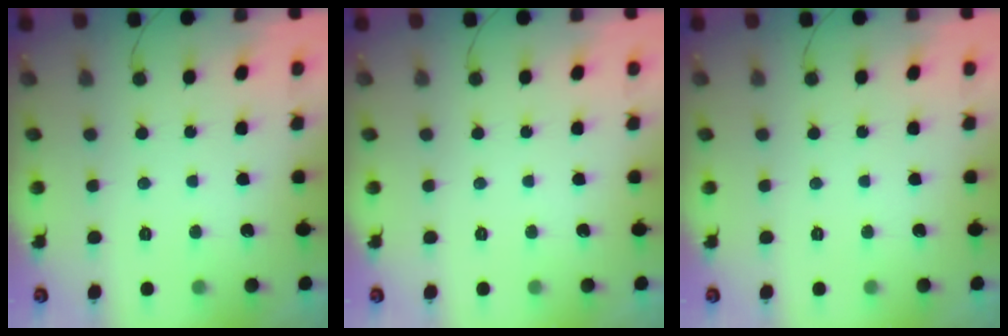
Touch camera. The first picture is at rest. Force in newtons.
{"total": 0.0}
{"total": 0.0}